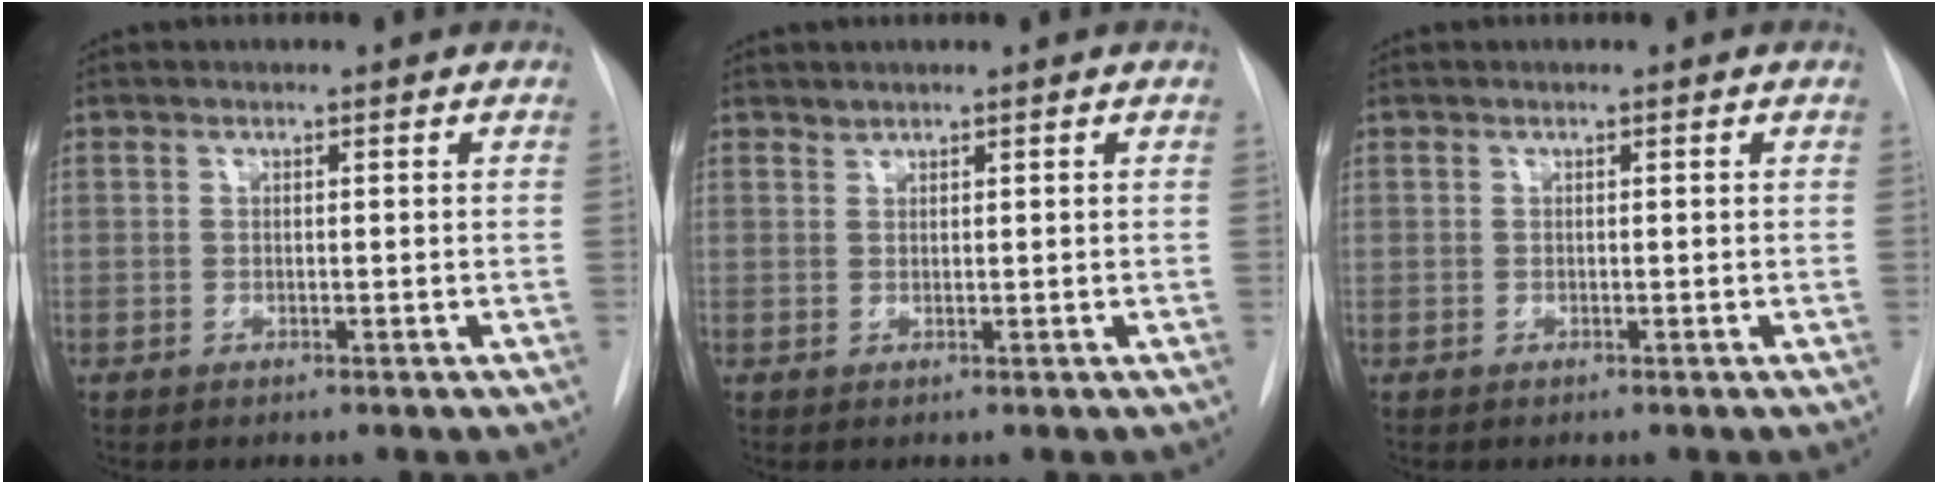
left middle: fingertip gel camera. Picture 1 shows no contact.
{"total": 0.7, "force": [0.7, 0.1, -0.1], "torque": [0.002, -0.003, 0.011]}
{"total": 0.0}